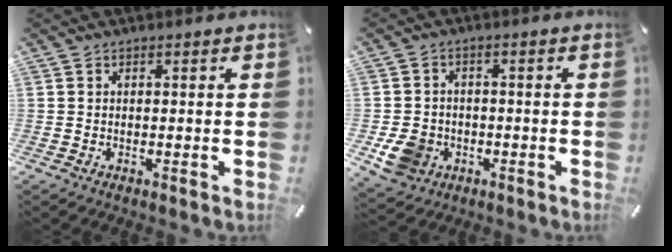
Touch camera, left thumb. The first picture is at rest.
{"total": 7.6, "force": [-2.1, 6.8, 2.8], "torque": [-0.066, 0.010, -0.040]}